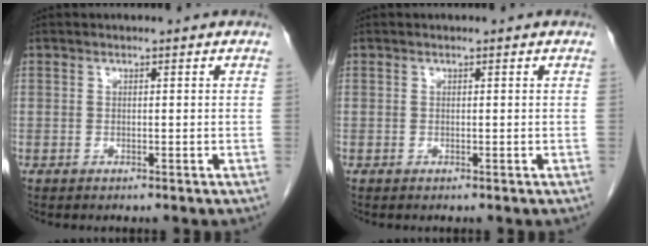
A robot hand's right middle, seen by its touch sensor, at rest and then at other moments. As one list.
[{"total": 0.0}]